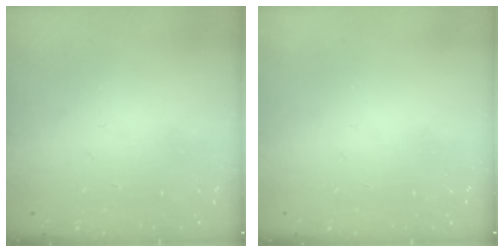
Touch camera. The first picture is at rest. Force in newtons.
{"total": 0.0}